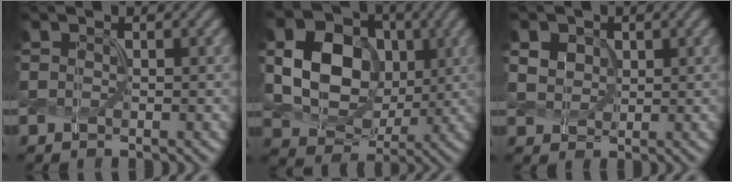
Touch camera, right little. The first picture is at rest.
{"total": 10.0, "force": [0.7, 7.9, 6.2], "torque": [-0.141, 0.000, 0.011]}
{"total": 2.5, "force": [0.8, 2.1, 0.9], "torque": [-0.041, 0.000, 0.023]}